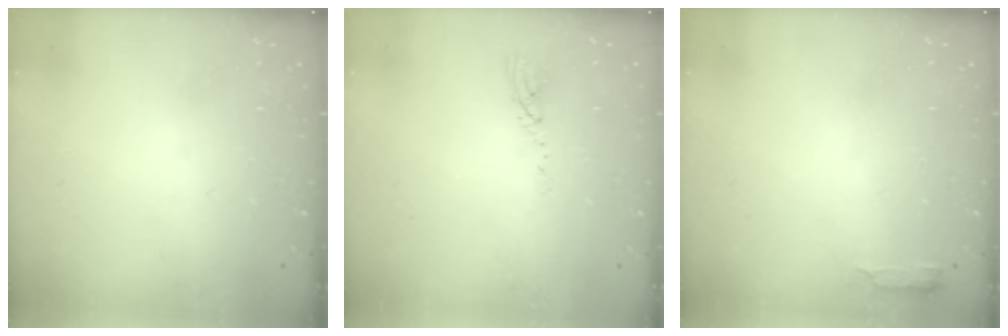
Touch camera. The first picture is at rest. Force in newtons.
{"total": 3.5, "press": 3.5, "slide": 0.3}
{"total": 2.6, "press": 2.6, "slide": 0.5}